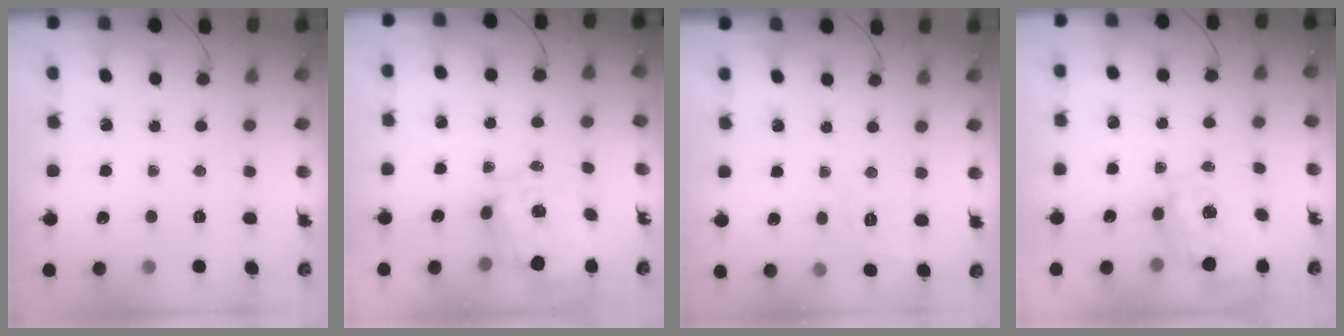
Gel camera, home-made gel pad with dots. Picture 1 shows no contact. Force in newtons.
{"total": 2.0, "press": 1.7, "slide": 1.1}
{"total": 2.0, "press": 0.4, "slide": 2.0}
{"total": 2.8, "press": 2.6, "slide": 0.9}